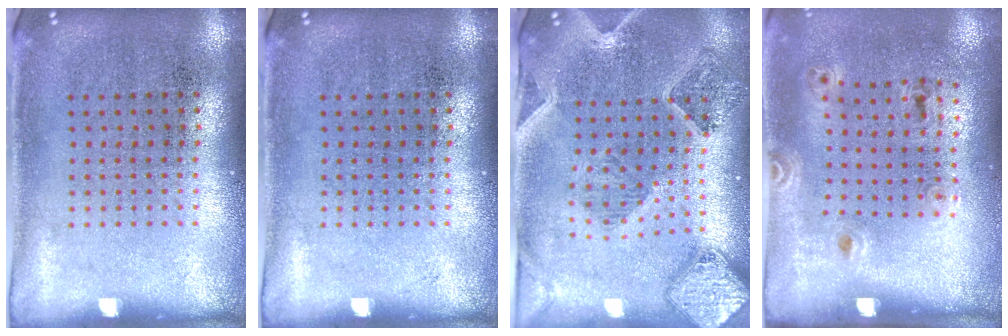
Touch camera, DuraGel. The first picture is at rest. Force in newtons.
{"total": 0.0}
{"total": 1.6, "press": 1.6, "slide": 0.4}
{"total": 1.3, "press": 0.8, "slide": 1.1}